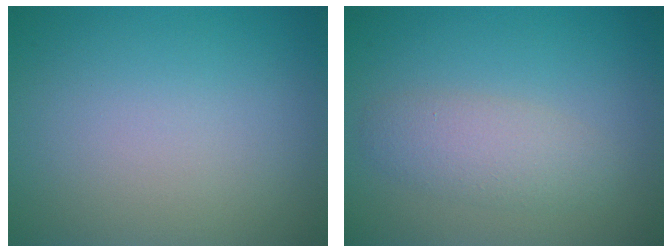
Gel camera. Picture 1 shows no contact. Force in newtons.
{"total": 2.8, "press": 2.8, "slide": 0.1}